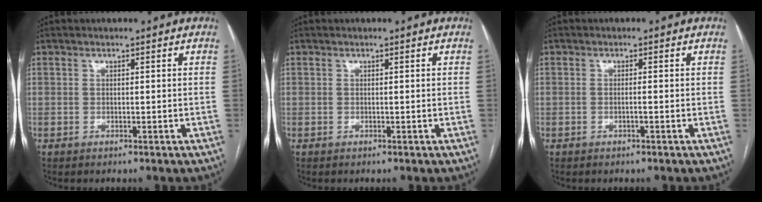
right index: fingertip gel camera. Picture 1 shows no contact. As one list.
[{"total": 0.0}, {"total": 0.8, "force": [-0.3, -0.1, 0.7], "torque": [-0.014, 0.001, -0.005]}]